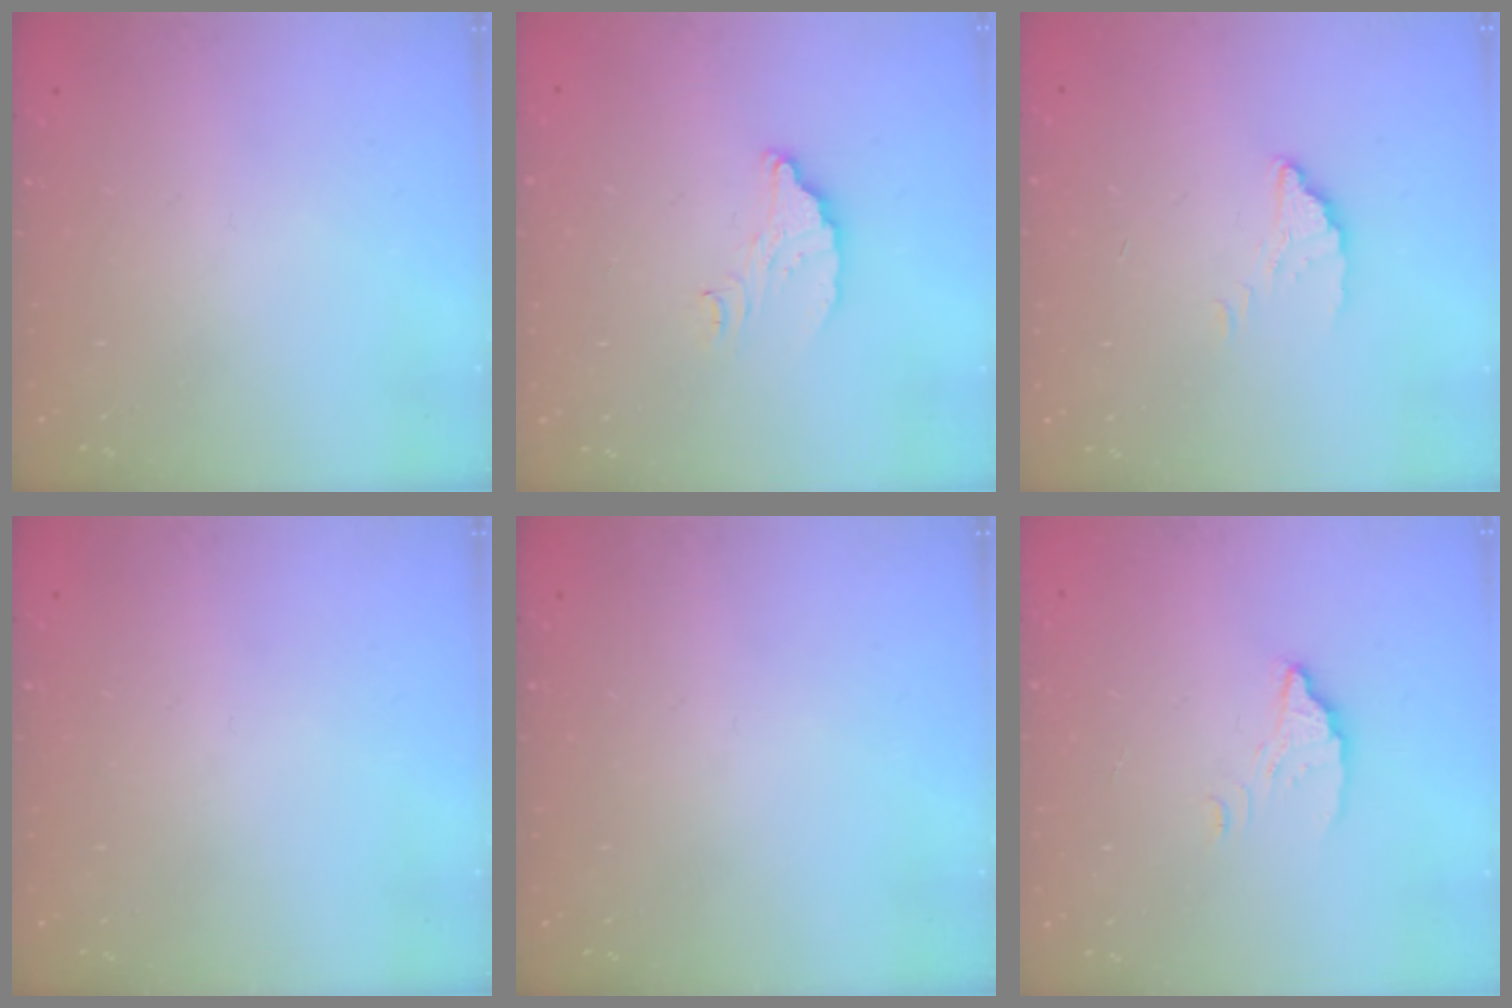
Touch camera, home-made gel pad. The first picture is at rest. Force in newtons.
{"total": 5.9, "press": 5.9, "slide": 0.4}
{"total": 2.1, "press": 2.1, "slide": 0.2}
{"total": 0.0}
{"total": 0.0}
{"total": 2.8, "press": 2.8, "slide": 0.2}